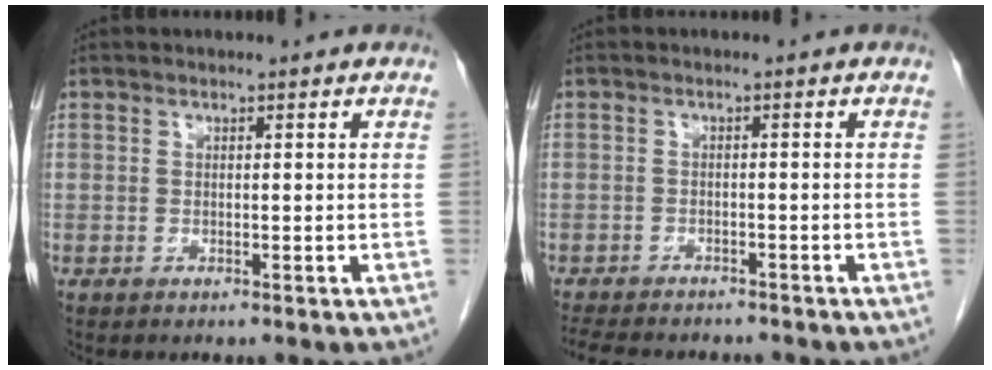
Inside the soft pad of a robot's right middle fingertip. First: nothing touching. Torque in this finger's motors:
{"motor_torque": [0.36, -0.34, 0.02, 0.01]}